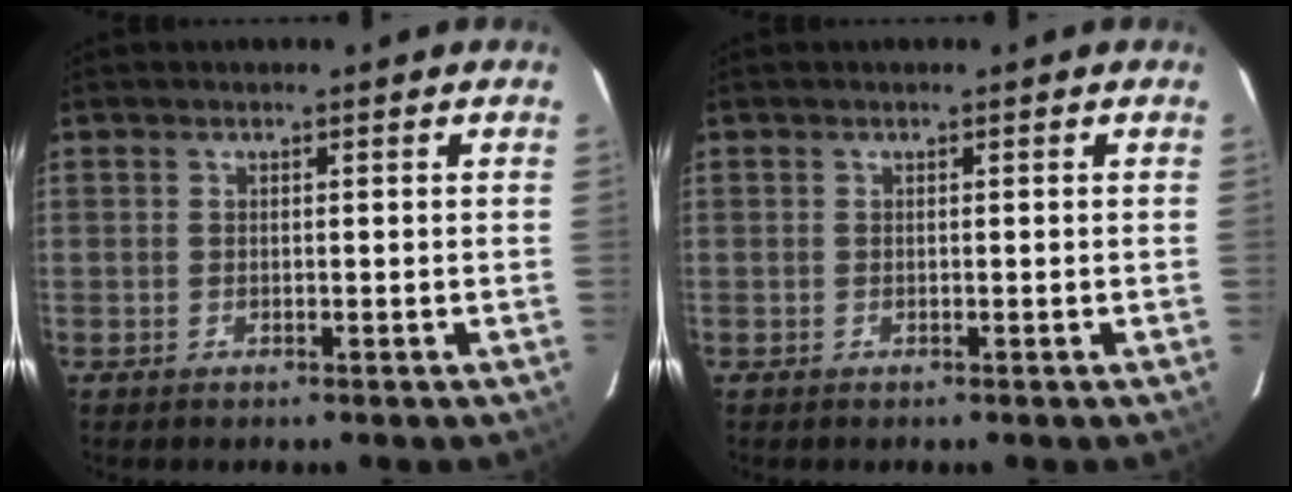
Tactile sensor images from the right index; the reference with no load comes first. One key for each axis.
{"total": 0.0}